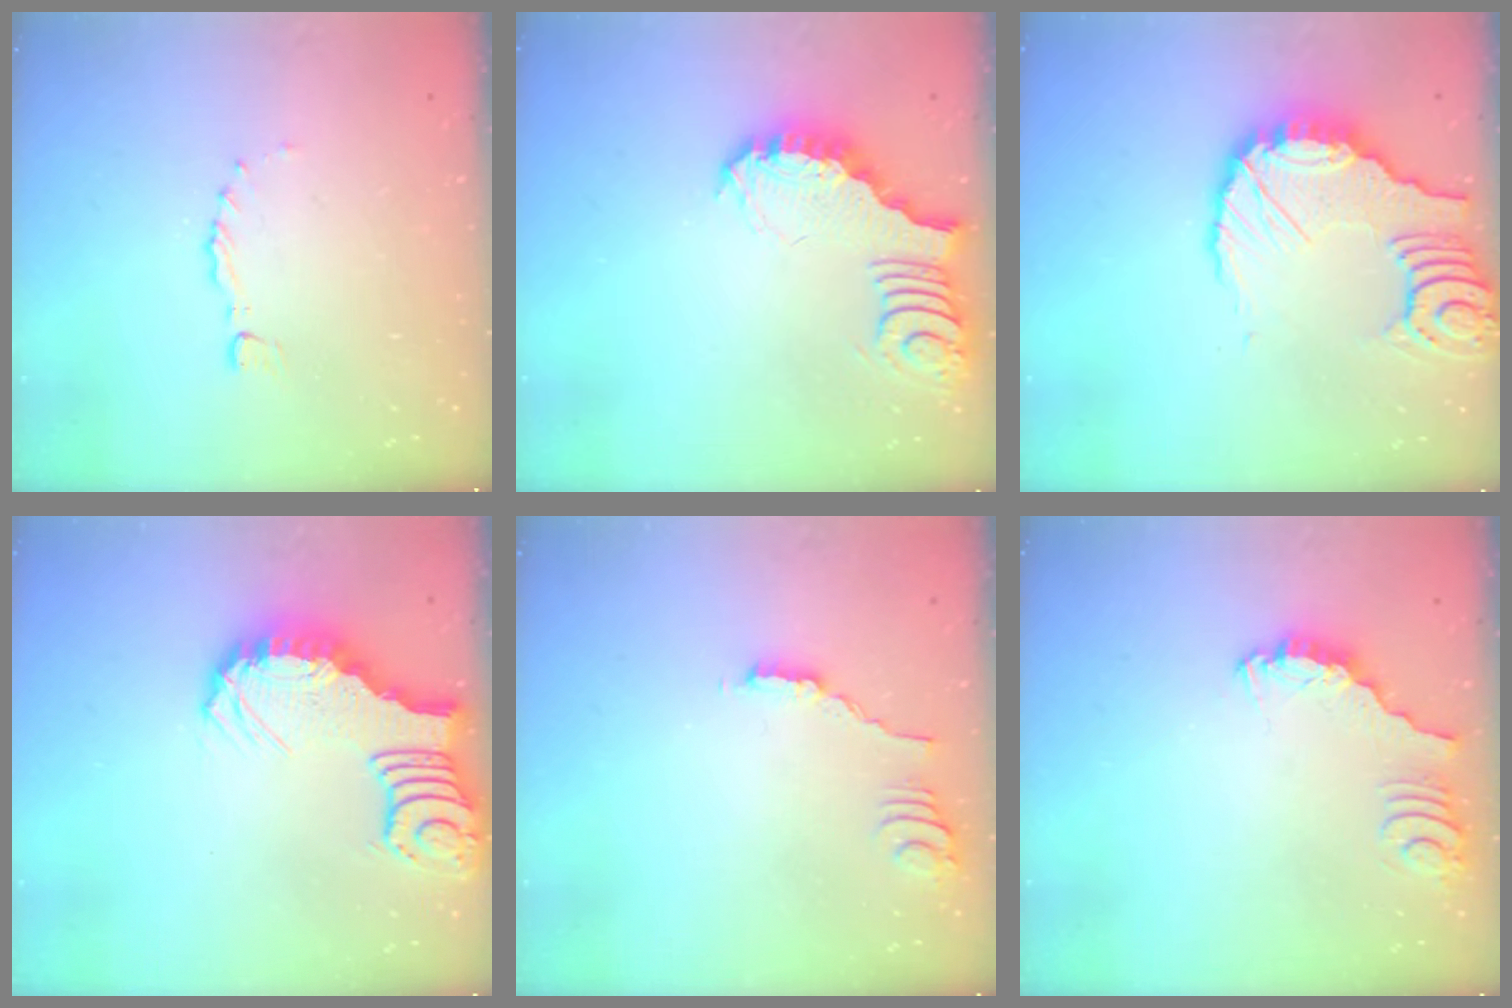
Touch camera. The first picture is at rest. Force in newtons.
{"total": 3.7, "press": 3.7, "slide": 0.6}
{"total": 12.2, "press": 12.2, "slide": 1.3}
{"total": 4.1, "press": 4.1, "slide": 0.6}
{"total": 1.6, "press": 1.6, "slide": 0.4}
{"total": 2.7, "press": 2.7, "slide": 0.1}